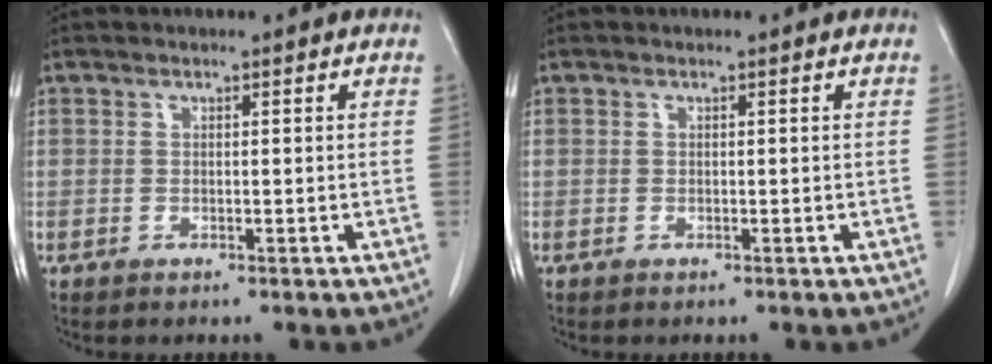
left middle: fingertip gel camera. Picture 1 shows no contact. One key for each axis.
{"total": 0.0}